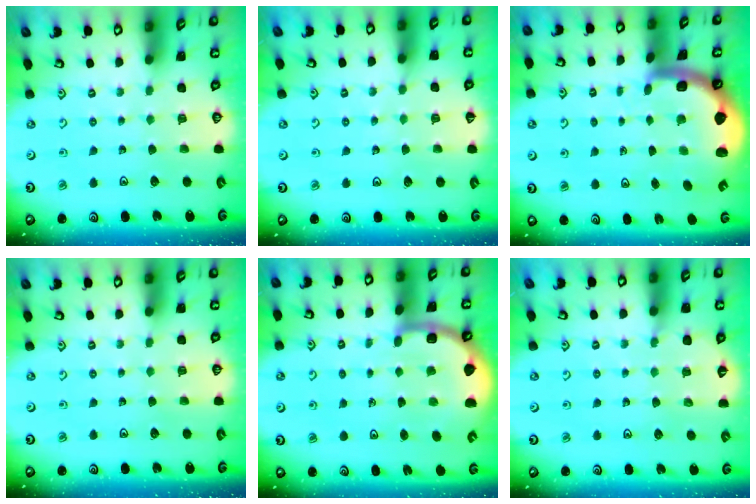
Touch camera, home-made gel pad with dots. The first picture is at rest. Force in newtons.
{"total": 3.5, "press": 3.5, "slide": 0.4}
{"total": 4.7, "press": 4.5, "slide": 1.5}
{"total": 0.0}
{"total": 6.3, "press": 6.0, "slide": 1.9}
{"total": 4.8, "press": 4.6, "slide": 1.3}